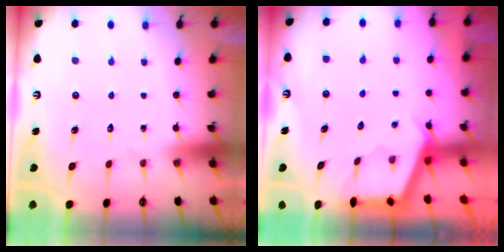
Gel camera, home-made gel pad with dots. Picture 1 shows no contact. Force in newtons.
{"total": 2.9, "press": 2.8, "slide": 0.3}